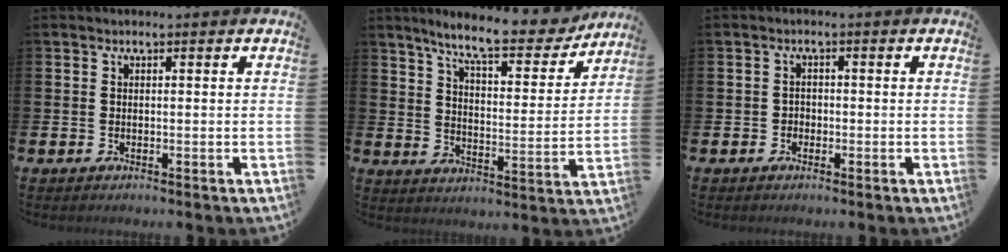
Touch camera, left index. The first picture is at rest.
{"total": 9.3, "force": [8.2, 1.7, 4.0], "torque": [-0.093, -0.046, 0.139]}
{"total": 1.4, "force": [-0.7, 1.2, 0.3], "torque": [-0.005, 0.002, -0.016]}